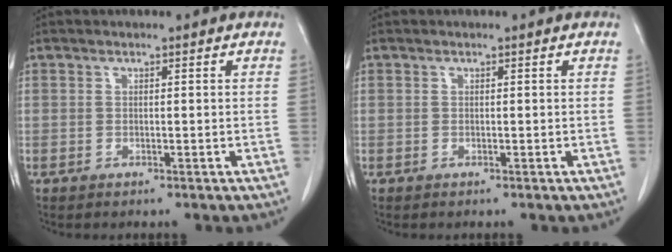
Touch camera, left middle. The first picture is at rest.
{"total": 0.0}